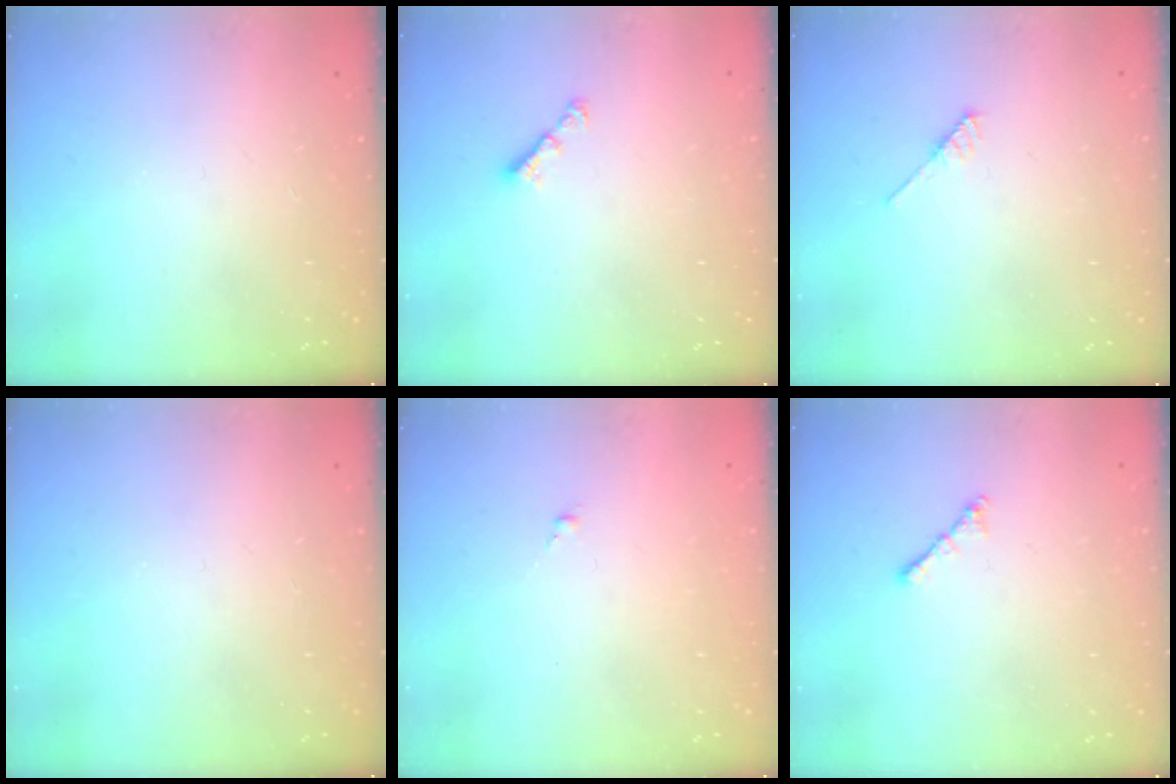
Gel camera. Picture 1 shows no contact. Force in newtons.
{"total": 2.9, "press": 2.8, "slide": 0.6}
{"total": 3.7, "press": 3.7, "slide": 0.3}
{"total": 0.0}
{"total": 0.5, "press": 0.4, "slide": 0.4}
{"total": 2.1, "press": 2.0, "slide": 0.6}